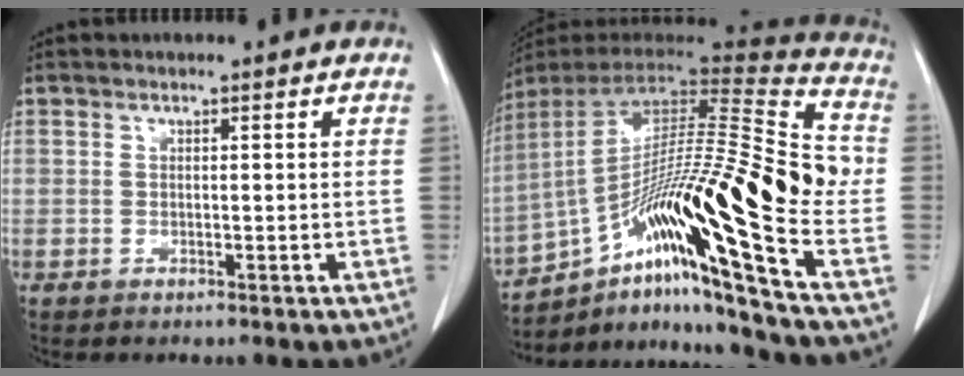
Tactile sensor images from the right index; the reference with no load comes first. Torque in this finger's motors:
{"motor_torque": [1.34, -0.80, 0.53, 0.21]}